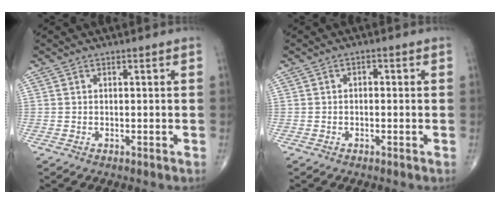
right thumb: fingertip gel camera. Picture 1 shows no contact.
{"total": 1.1, "force": [0.0, 0.8, 0.8], "torque": [-0.001, 0.004, -0.005]}